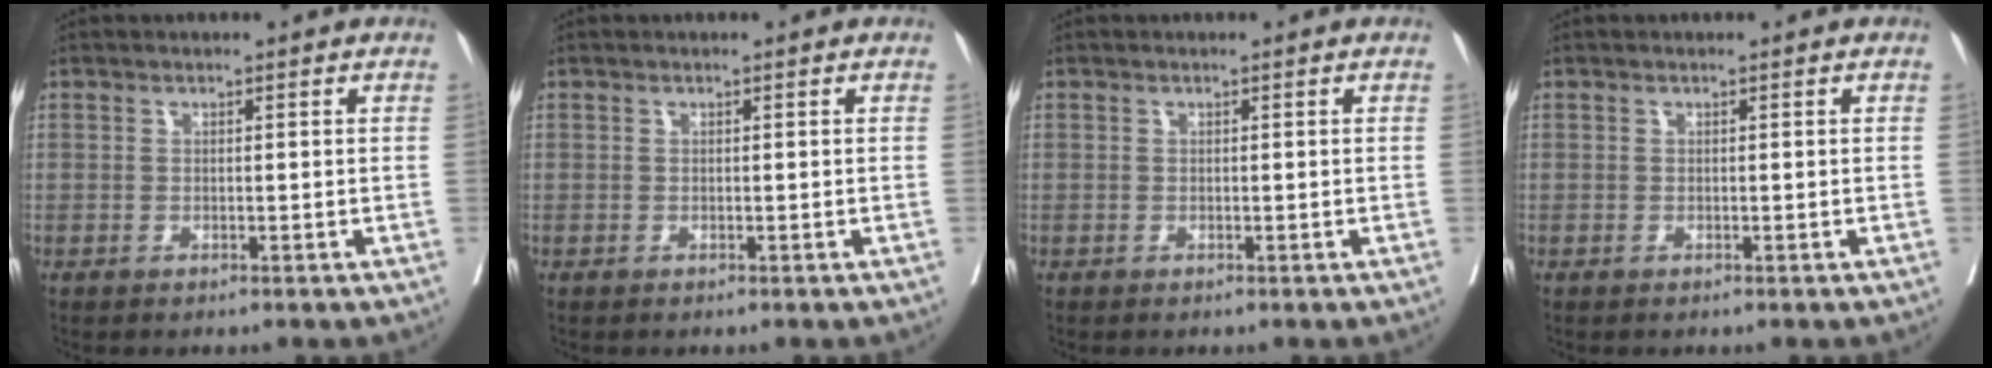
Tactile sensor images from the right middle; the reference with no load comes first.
{"total": 0.0}
{"total": 0.0}
{"total": 0.0}